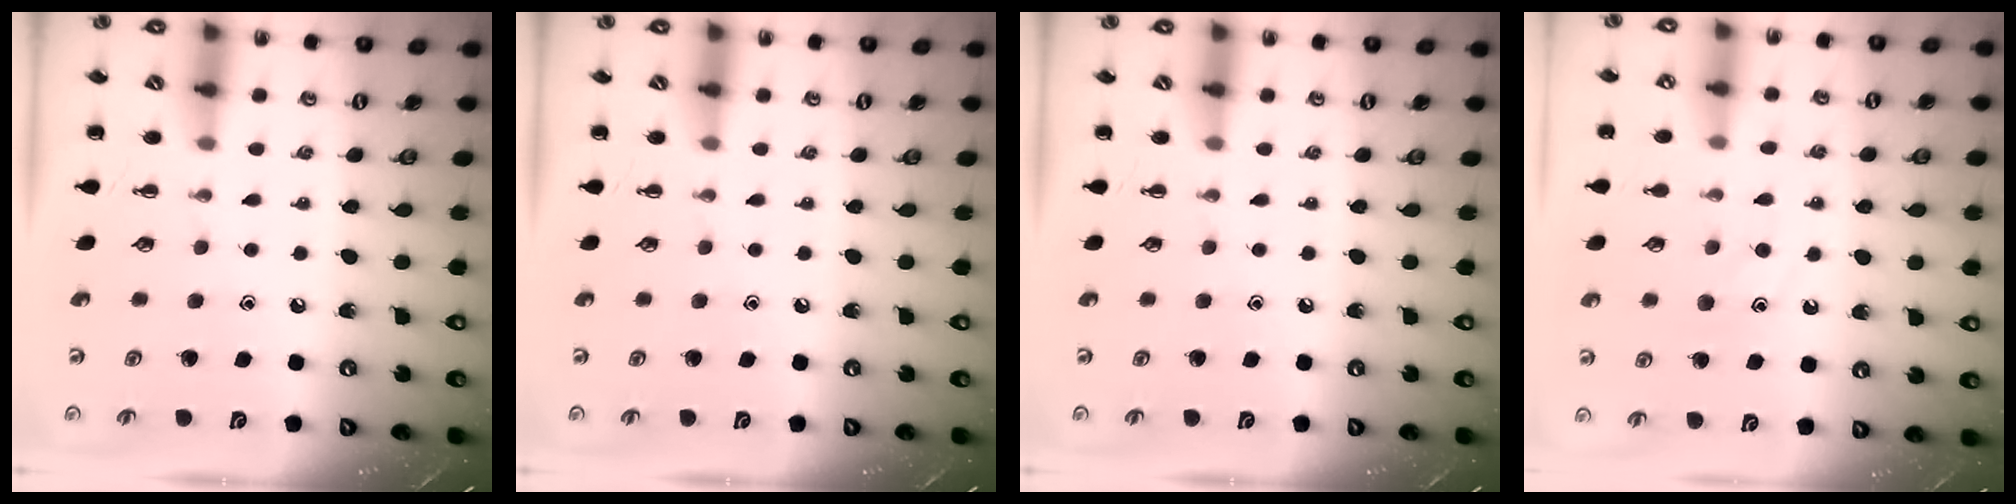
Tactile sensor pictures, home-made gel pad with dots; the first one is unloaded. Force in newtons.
{"total": 0.0}
{"total": 0.0}
{"total": 10.7, "press": 10.7, "slide": 1.0}